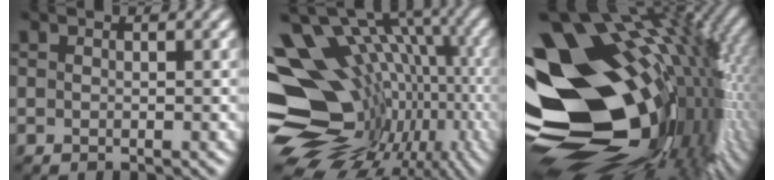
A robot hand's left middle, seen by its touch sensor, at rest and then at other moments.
{"total": 16.8, "force": [-1.4, 12.5, 11.2], "torque": [-0.180, 0.011, 0.004]}
{"total": 21.5, "force": [-1.1, 14.1, 16.1], "torque": [-0.269, 0.001, -0.021]}